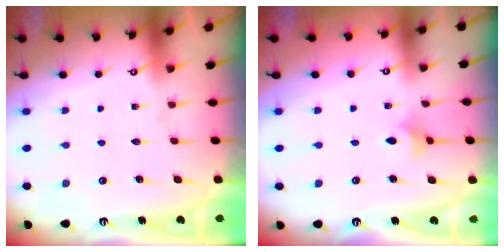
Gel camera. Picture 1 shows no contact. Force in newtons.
{"total": 3.6, "press": 3.5, "slide": 0.8}